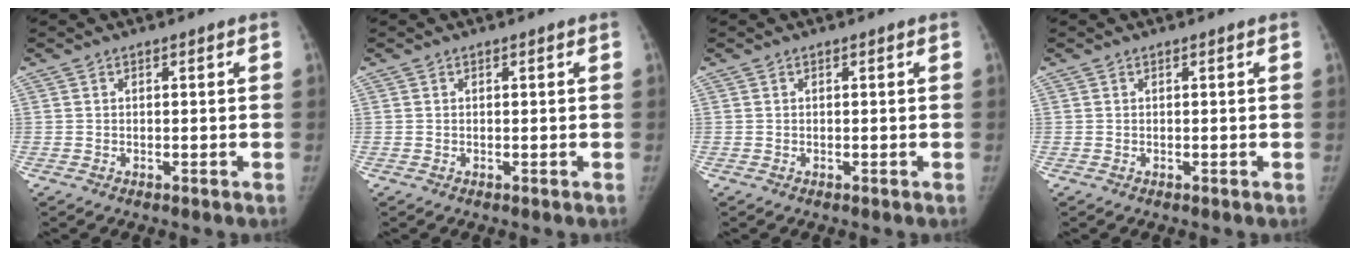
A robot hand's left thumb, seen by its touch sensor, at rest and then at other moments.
{"total": 0.0}
{"total": 0.0}
{"total": 0.0}